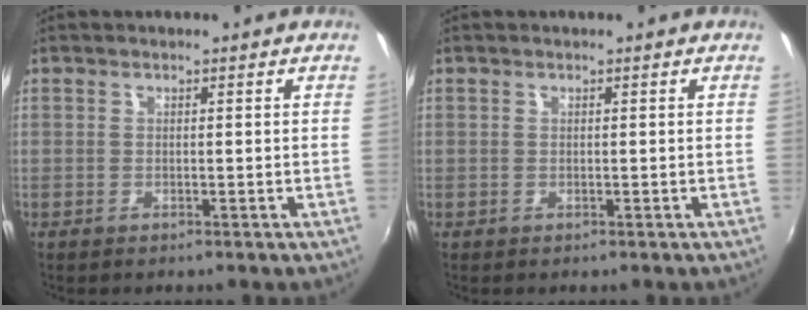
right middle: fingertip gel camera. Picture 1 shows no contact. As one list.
[{"total": 0.0}]